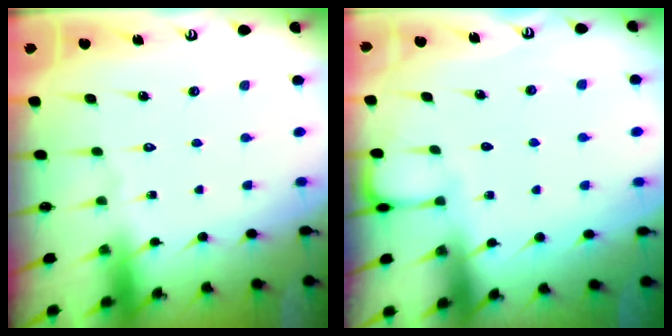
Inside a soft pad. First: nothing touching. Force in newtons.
{"total": 0.8, "press": 0.8, "slide": 0.0}